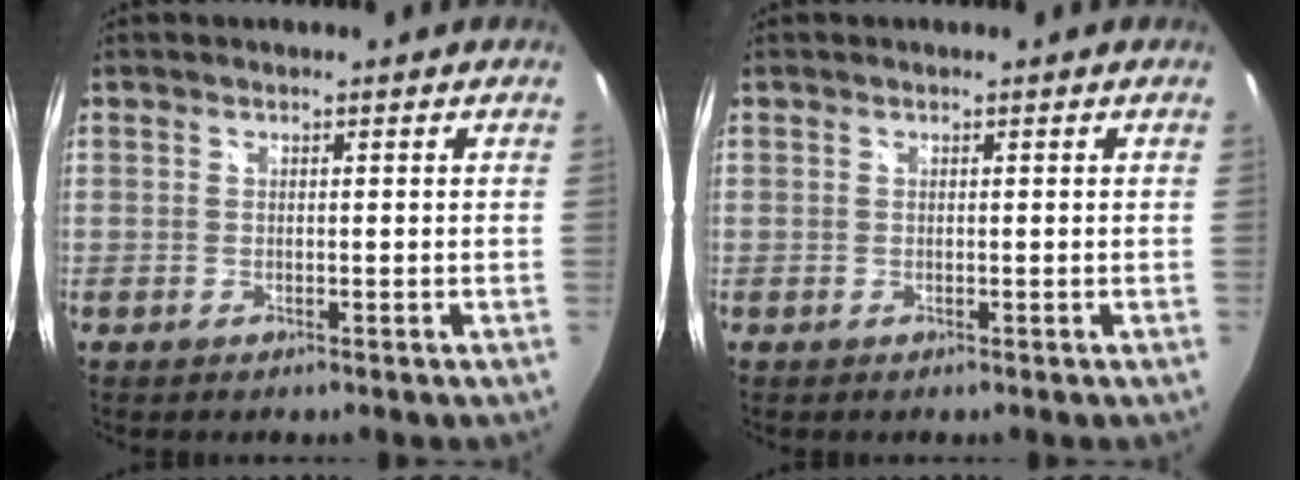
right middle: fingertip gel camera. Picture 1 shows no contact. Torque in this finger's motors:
{"motor_torque": [0.00, 0.00, 0.00, 0.00]}